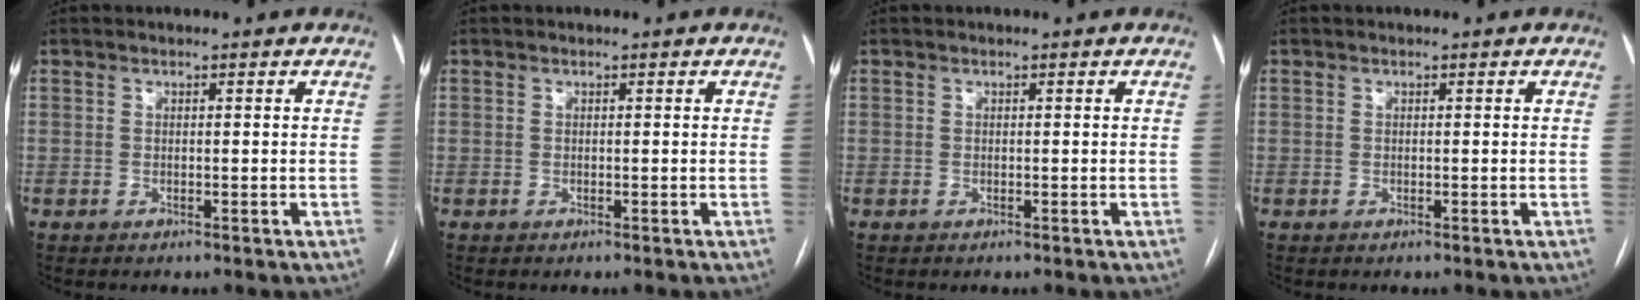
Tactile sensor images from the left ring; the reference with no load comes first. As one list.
[{"total": 0.0}, {"total": 0.0}, {"total": 0.0}]